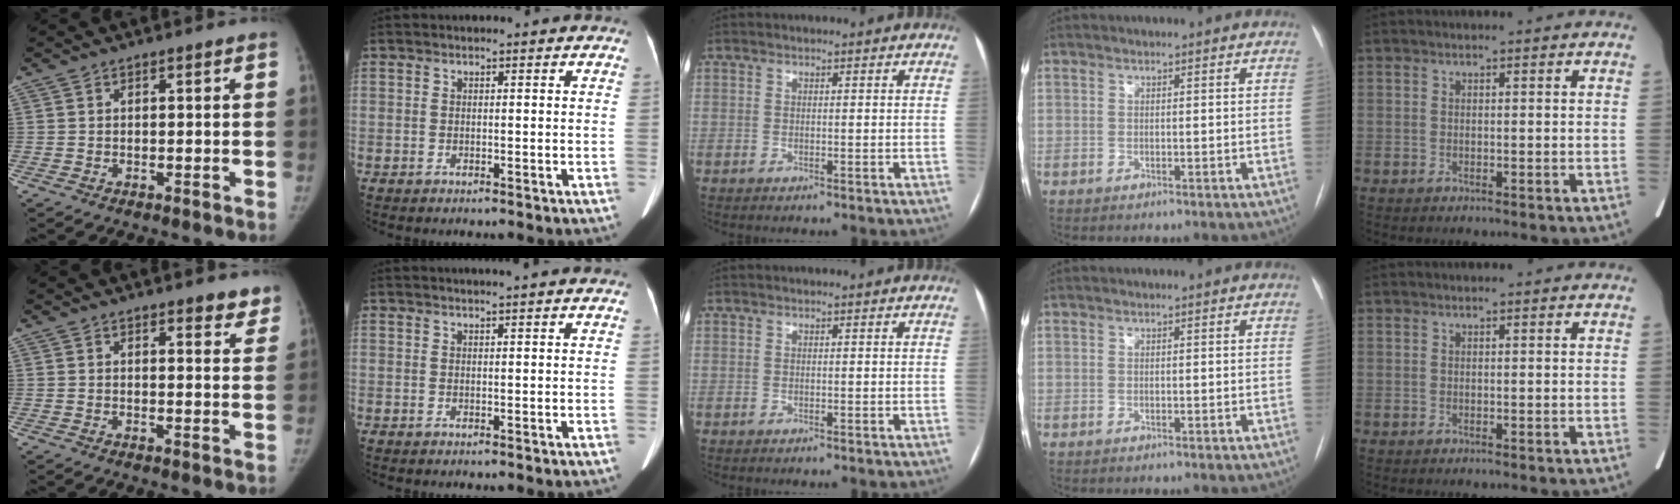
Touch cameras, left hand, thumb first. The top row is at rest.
{"thumb": {"total": 4.3, "force": [3.5, 1.6, 1.9], "torque": [0.007, -0.017, 0.038]}, "index": {"total": 2.1, "force": [1.8, -0.5, 0.9], "torque": [-0.013, 0.006, 0.029]}}